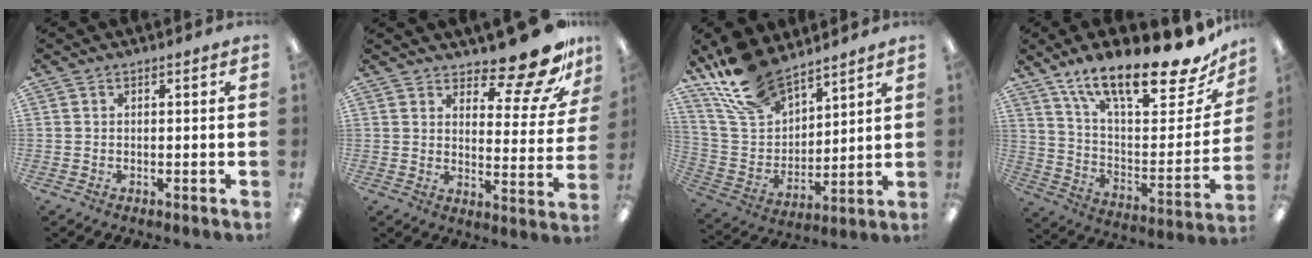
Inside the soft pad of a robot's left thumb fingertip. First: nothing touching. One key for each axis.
{"total": 15.2, "fx": 12.0, "fy": 4.7, "fz": 8.0, "tx": -0.099, "ty": -0.097, "tz": 0.199}
{"total": 16.5, "fx": 13.2, "fy": 7.6, "fz": 6.6, "tx": -0.154, "ty": -0.068, "tz": 0.250}
{"total": 22.2, "fx": 17.0, "fy": 6.1, "fz": 13.0, "tx": -0.200, "ty": -0.118, "tz": 0.283}